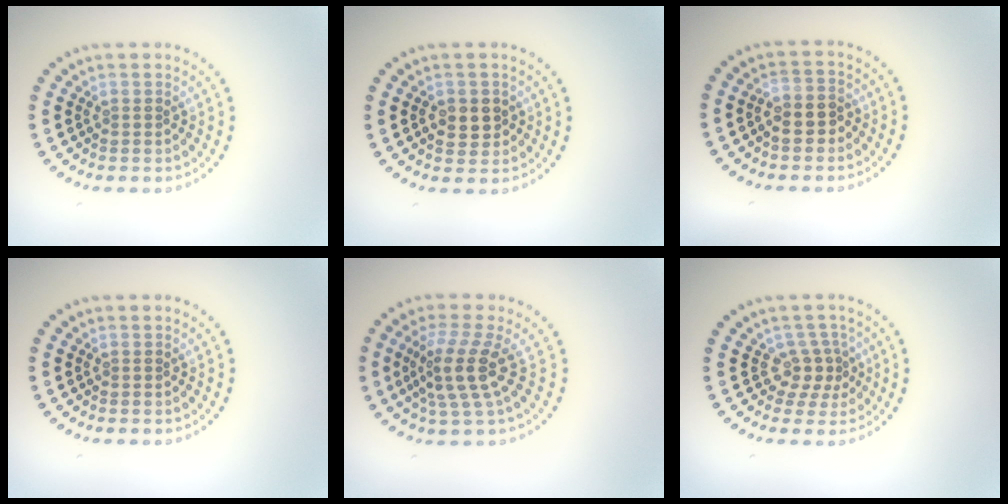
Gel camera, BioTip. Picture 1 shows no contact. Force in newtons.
{"total": 2.4, "press": 2.4, "slide": 0.3}
{"total": 2.6, "press": 2.5, "slide": 0.8}
{"total": 0.0}
{"total": 4.1, "press": 3.1, "slide": 2.6}
{"total": 2.5, "press": 1.8, "slide": 1.7}